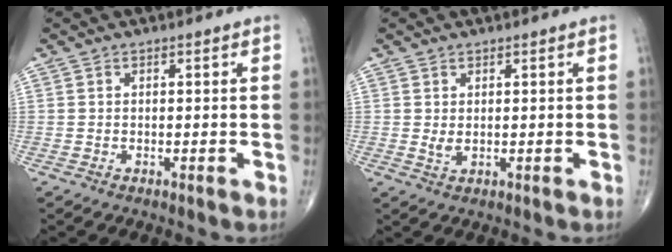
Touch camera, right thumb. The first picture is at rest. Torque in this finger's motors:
{"motor_torque": [0.48, 0.39, -0.06, -0.12, -0.01]}